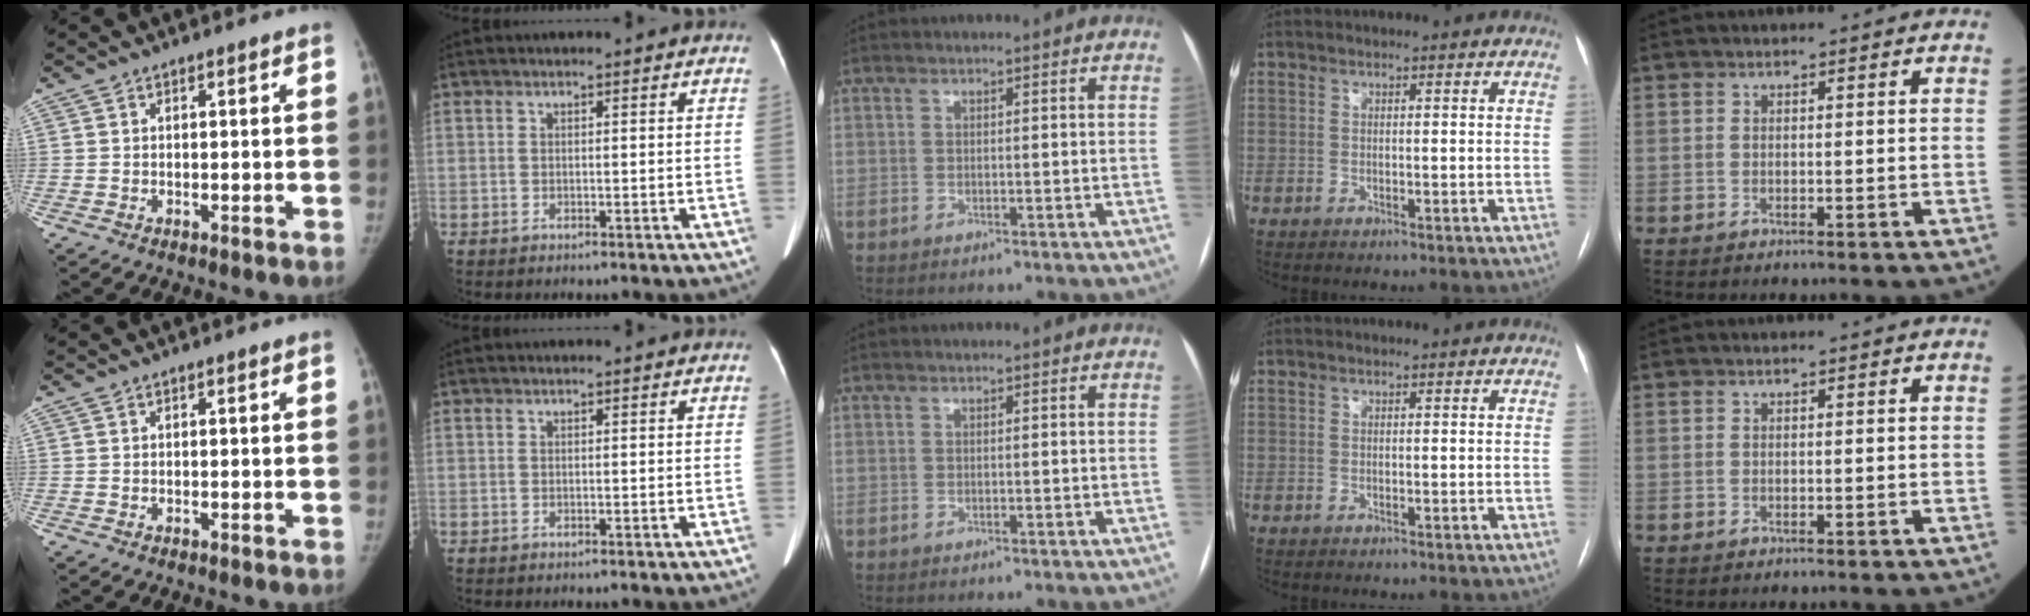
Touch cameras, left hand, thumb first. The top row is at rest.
{}